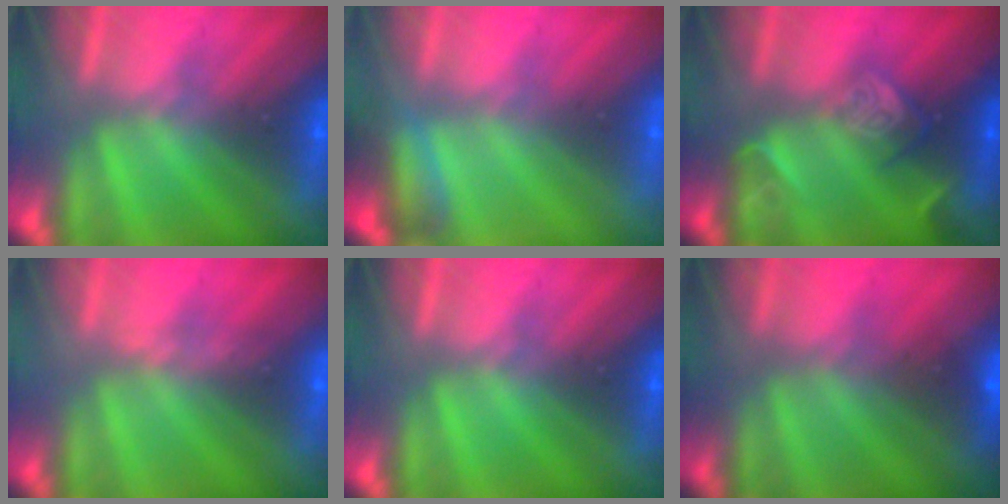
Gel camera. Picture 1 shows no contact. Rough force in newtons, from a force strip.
{"total": 2.9}
{"total": 2.4}
{"total": 3.1}
{"total": 0.0}
{"total": 1.4}